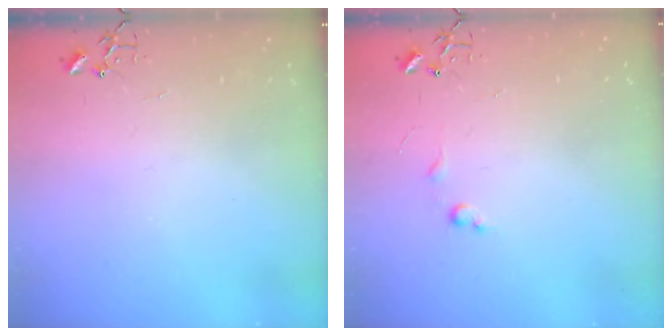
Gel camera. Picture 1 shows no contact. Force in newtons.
{"total": 4.6, "press": 4.6, "slide": 0.6}